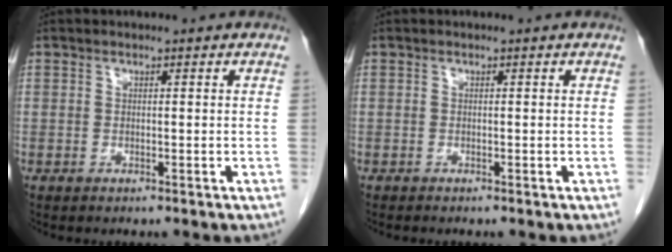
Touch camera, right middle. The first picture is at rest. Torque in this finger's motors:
{"motor_torque": [0.24, -0.04, 0.04, 0.01]}